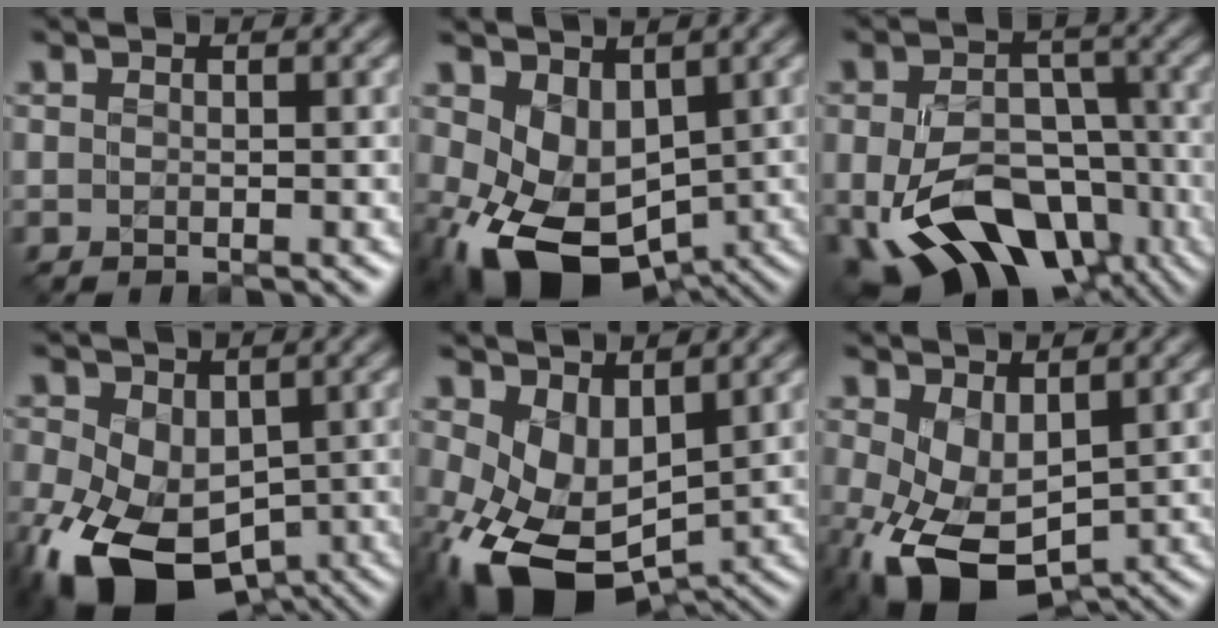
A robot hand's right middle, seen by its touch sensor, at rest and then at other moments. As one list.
[{"total": 8.8, "force": [-1.8, 6.0, 6.1], "torque": [-0.123, -0.020, -0.016]}, {"total": 11.9, "force": [-4.6, 7.6, 7.8], "torque": [-0.144, -0.015, -0.071]}, {"total": 13.0, "force": [-4.9, 8.3, 8.8], "torque": [-0.181, -0.034, -0.077]}, {"total": 8.5, "force": [-1.5, 5.5, 6.3], "torque": [-0.137, -0.020, -0.011]}, {"total": 6.9, "force": [-1.4, 4.2, 5.4], "torque": [-0.129, -0.016, -0.013]}]